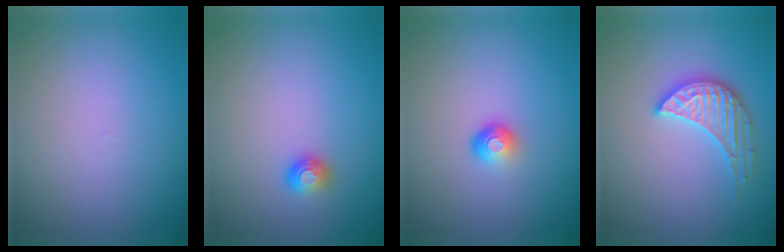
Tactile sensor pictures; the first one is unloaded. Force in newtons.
{"total": 1.1, "press": 1.1, "slide": 0.2}
{"total": 1.6, "press": 1.0, "slide": 1.3}
{"total": 3.9, "press": 3.9, "slide": 0.5}